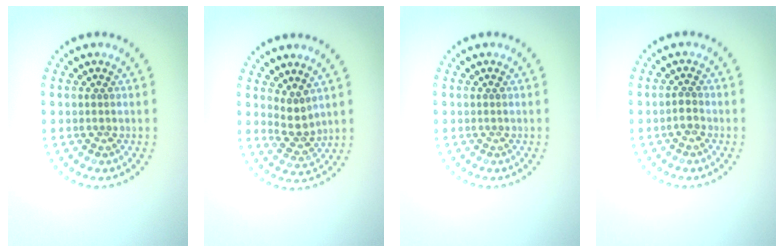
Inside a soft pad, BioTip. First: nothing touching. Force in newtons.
{"total": 2.1, "press": 1.6, "slide": 1.3}
{"total": 0.0}
{"total": 1.1, "press": 0.9, "slide": 0.6}